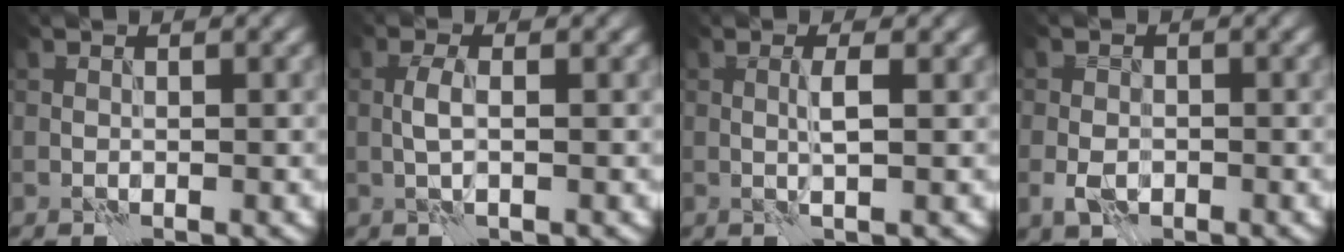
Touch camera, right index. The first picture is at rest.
{"total": 1.9, "force": [-0.2, 0.5, 1.8], "torque": [-0.040, 0.005, -0.005]}
{"total": 1.8, "force": [0.2, 0.2, 1.8], "torque": [-0.036, 0.004, 0.000]}
{"total": 2.7, "force": [-0.9, 1.9, 1.7], "torque": [-0.033, -0.003, -0.023]}